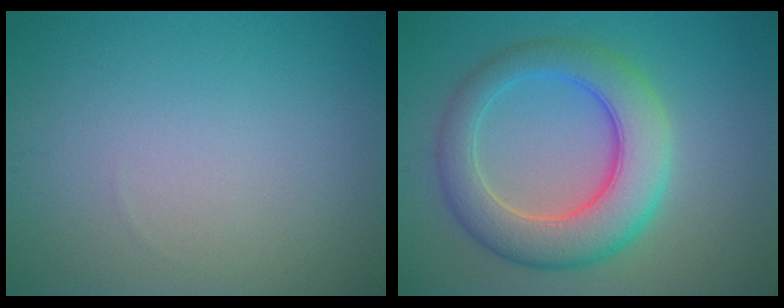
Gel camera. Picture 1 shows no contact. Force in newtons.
{"total": 7.7, "press": 7.7, "slide": 0.4}